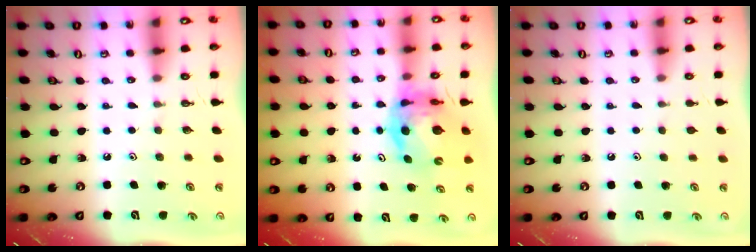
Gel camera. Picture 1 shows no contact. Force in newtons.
{"total": 9.5, "press": 9.4, "slide": 1.4}
{"total": 0.8, "press": 0.7, "slide": 0.3}